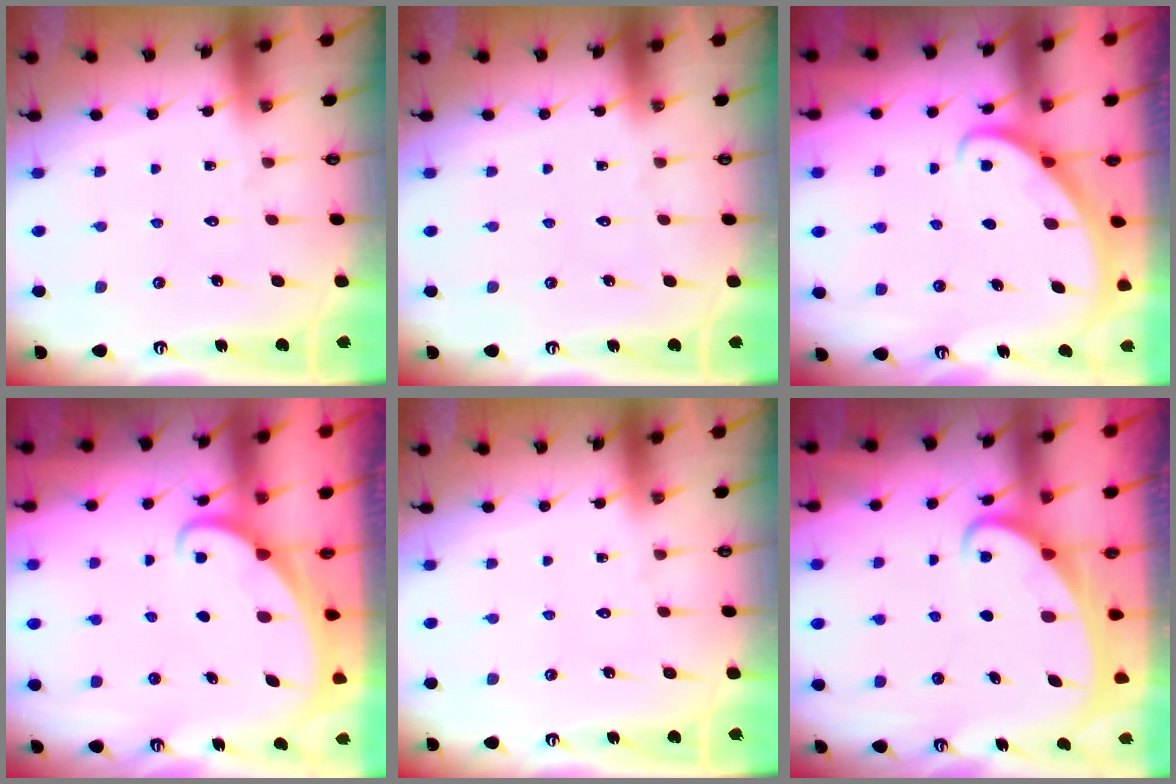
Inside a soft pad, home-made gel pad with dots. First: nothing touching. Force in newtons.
{"total": 0.0}
{"total": 2.7, "press": 2.7, "slide": 0.2}
{"total": 2.3, "press": 2.3, "slide": 0.2}
{"total": 0.0}
{"total": 2.7, "press": 2.7, "slide": 0.4}